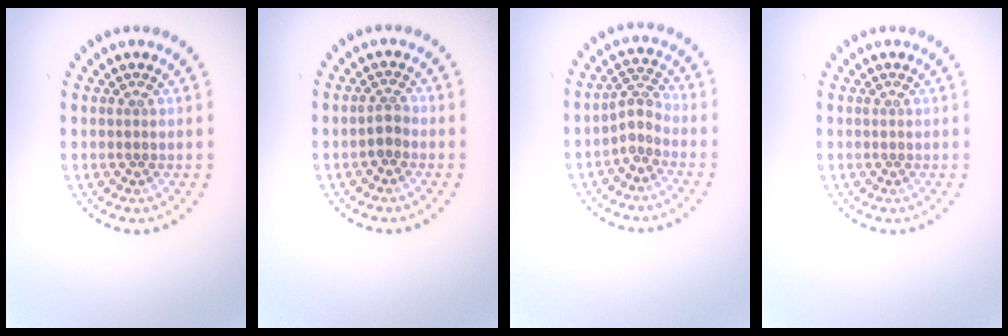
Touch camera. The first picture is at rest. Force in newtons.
{"total": 1.3, "press": 1.1, "slide": 0.7}
{"total": 2.1, "press": 1.5, "slide": 1.5}
{"total": 0.0}